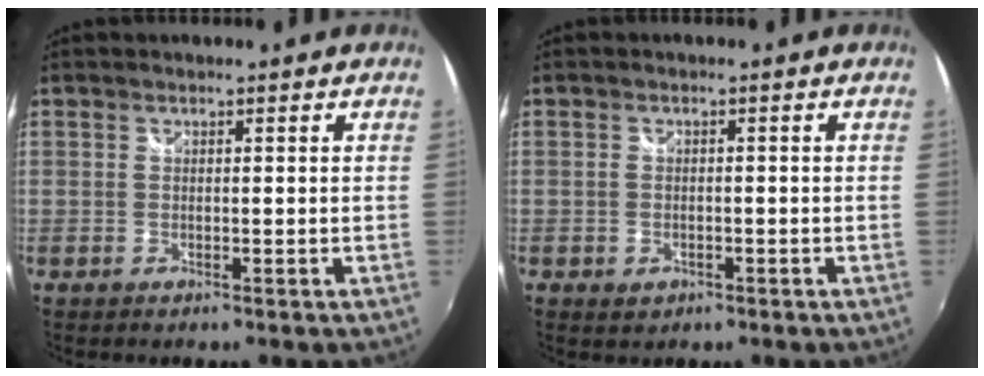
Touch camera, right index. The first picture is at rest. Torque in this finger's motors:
{"motor_torque": [0.35, -0.38, 0.09, -0.01]}